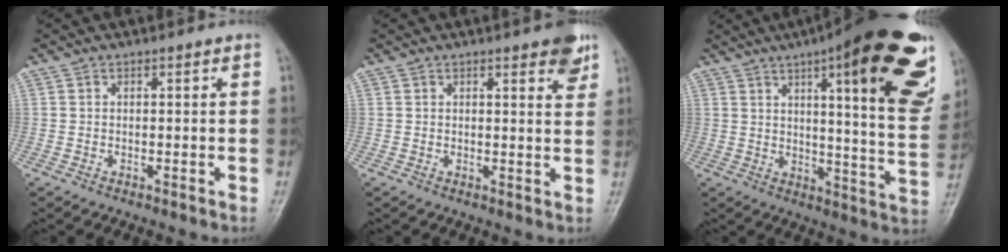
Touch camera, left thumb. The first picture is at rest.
{"total": 5.8, "force": [3.7, 1.7, 4.2], "torque": [-0.037, -0.015, 0.042]}
{"total": 28.9, "force": [14.8, 6.9, 23.9], "torque": [-0.264, -0.037, 0.200]}